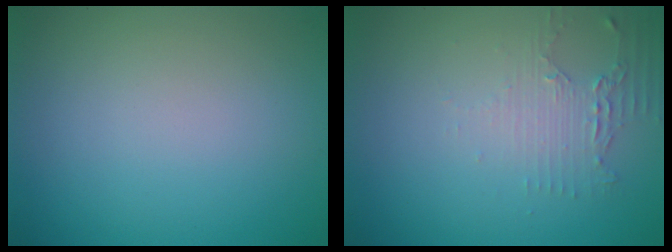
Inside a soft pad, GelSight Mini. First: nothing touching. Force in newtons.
{"total": 2.1, "press": 1.6, "slide": 1.4}